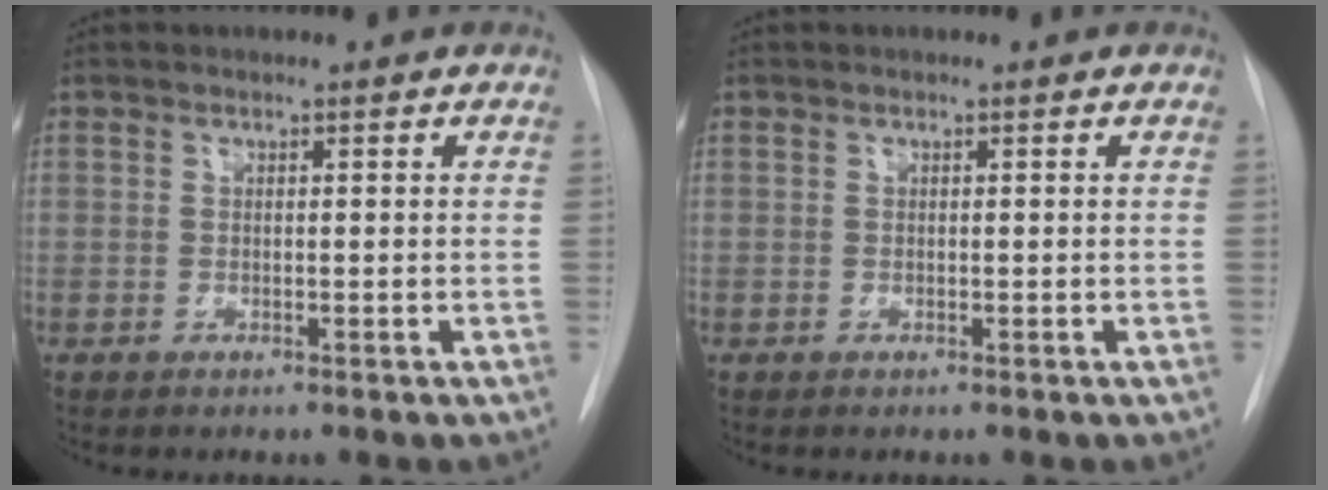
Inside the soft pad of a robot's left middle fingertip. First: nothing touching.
{"total": 0.0}